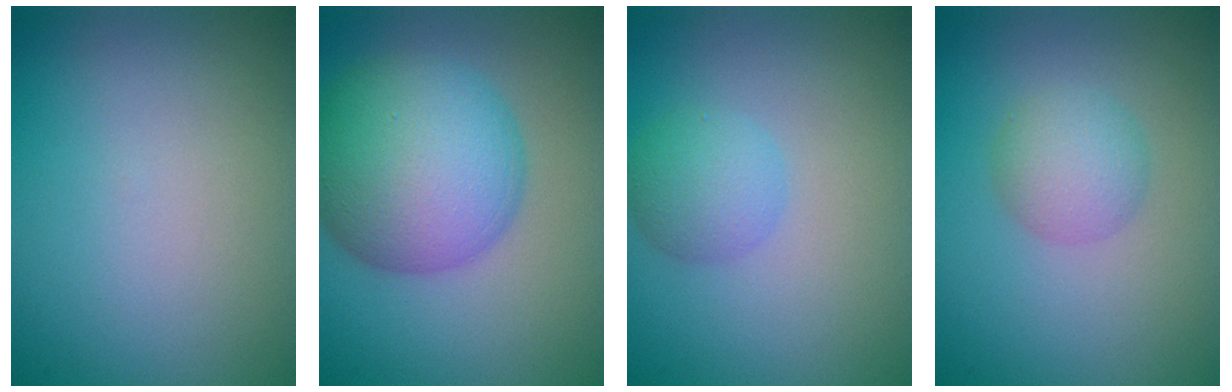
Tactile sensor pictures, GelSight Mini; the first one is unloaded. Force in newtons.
{"total": 10.3, "press": 10.3, "slide": 0.2}
{"total": 2.8, "press": 2.8, "slide": 0.1}
{"total": 2.9, "press": 2.9, "slide": 0.0}